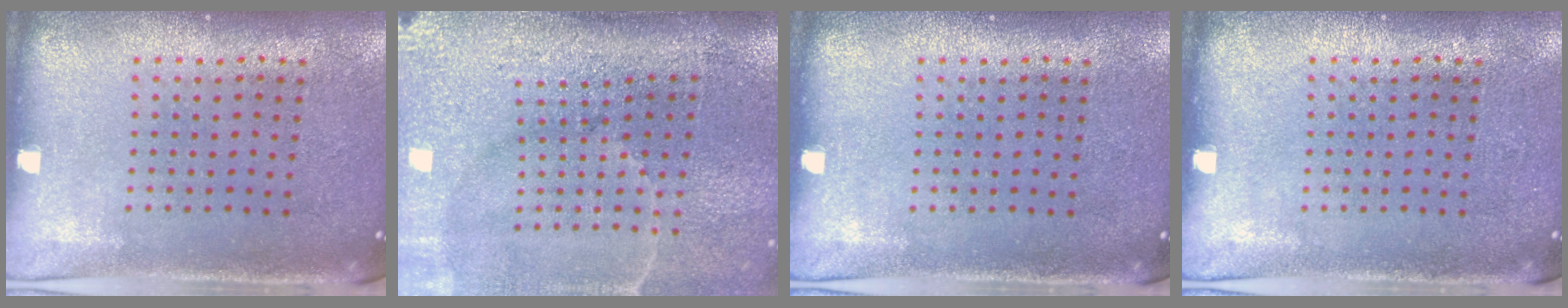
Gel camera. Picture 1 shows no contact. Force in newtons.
{"total": 4.8, "press": 4.0, "slide": 2.7}
{"total": 0.0}
{"total": 0.0}